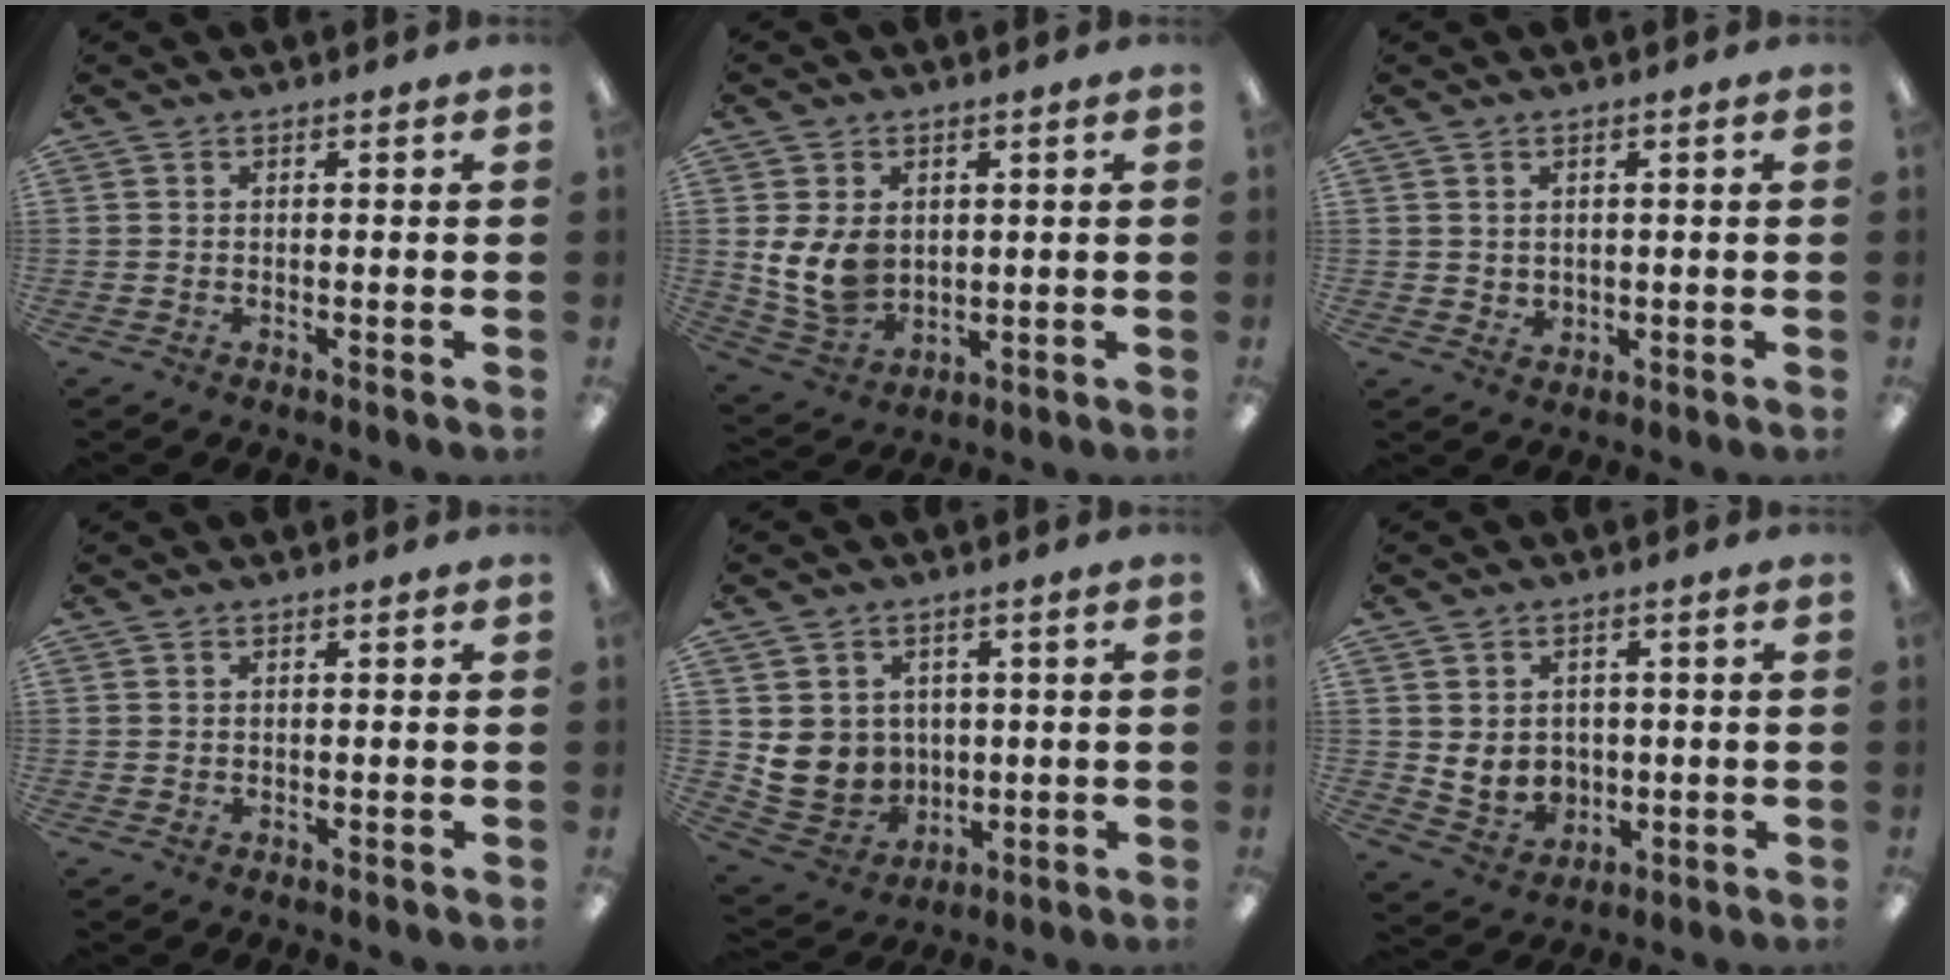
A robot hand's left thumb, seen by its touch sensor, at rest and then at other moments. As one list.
[{"total": 9.4, "force": [1.6, 7.2, 5.8], "torque": [-0.131, -0.005, 0.032]}, {"total": 2.3, "force": [1.6, 1.6, 0.4], "torque": [-0.002, -0.006, 0.029]}, {"total": 0.6, "force": [0.4, 0.5, 0.2], "torque": [-0.004, 0.003, 0.006]}, {"total": 7.7, "force": [1.3, 7.5, 0.9], "torque": [-0.036, -0.004, 0.038]}, {"total": 6.3, "force": [0.9, 5.7, 2.5], "torque": [-0.055, -0.004, 0.022]}]